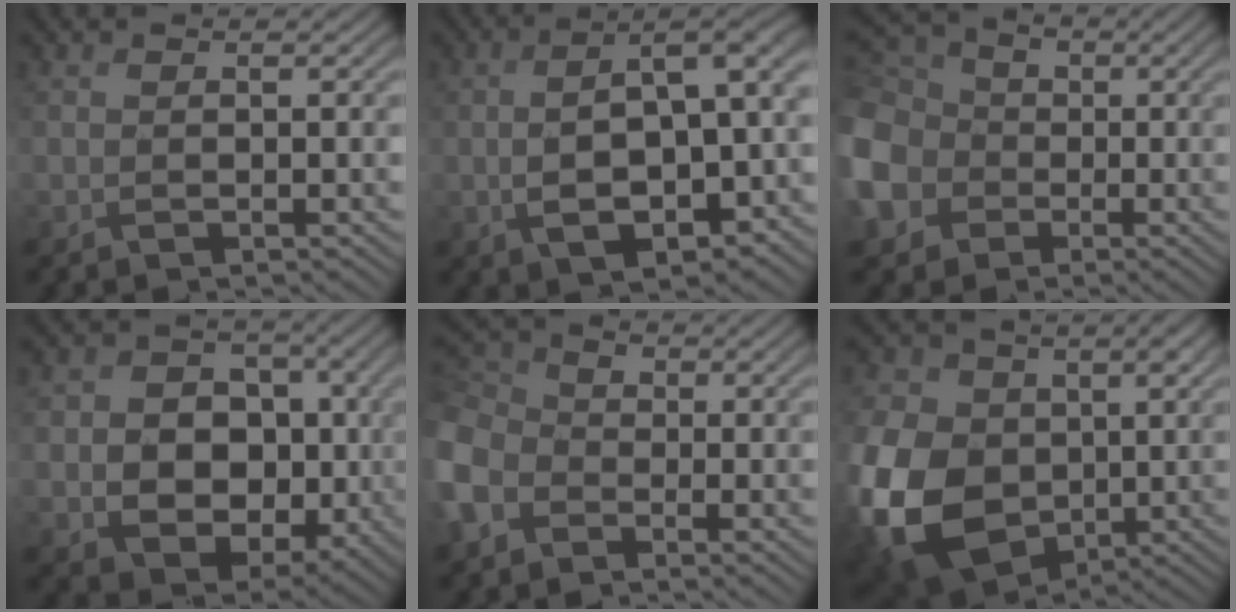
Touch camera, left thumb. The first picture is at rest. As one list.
[{"total": 13.2, "force": [-1.8, 7.2, 10.9], "torque": [-0.189, -0.015, -0.019]}, {"total": 12.5, "force": [-2.5, 10.8, 5.9], "torque": [-0.211, -0.026, -0.064]}, {"total": 11.1, "force": [-1.1, 9.0, 6.5], "torque": [-0.132, -0.023, -0.027]}, {"total": 8.6, "force": [-3.3, 6.5, 4.4], "torque": [-0.153, -0.008, -0.087]}, {"total": 16.8, "force": [-1.7, 12.9, 10.6], "torque": [-0.284, -0.019, -0.029]}]